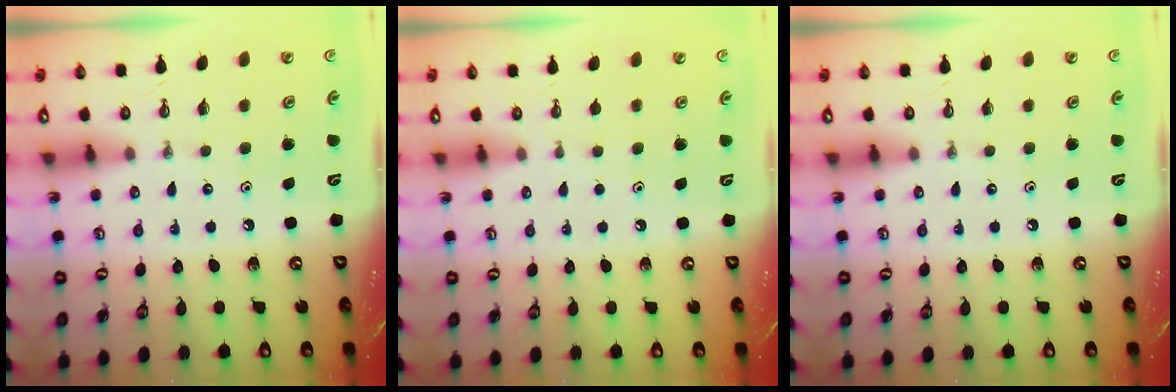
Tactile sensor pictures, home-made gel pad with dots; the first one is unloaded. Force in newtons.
{"total": 1.2, "press": 0.5, "slide": 1.0}
{"total": 0.0}